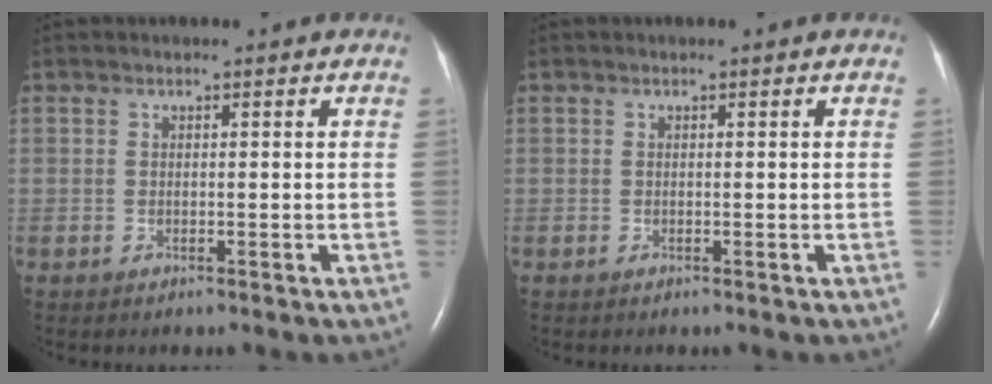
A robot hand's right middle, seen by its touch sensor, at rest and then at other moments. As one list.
[{"total": 0.0}]